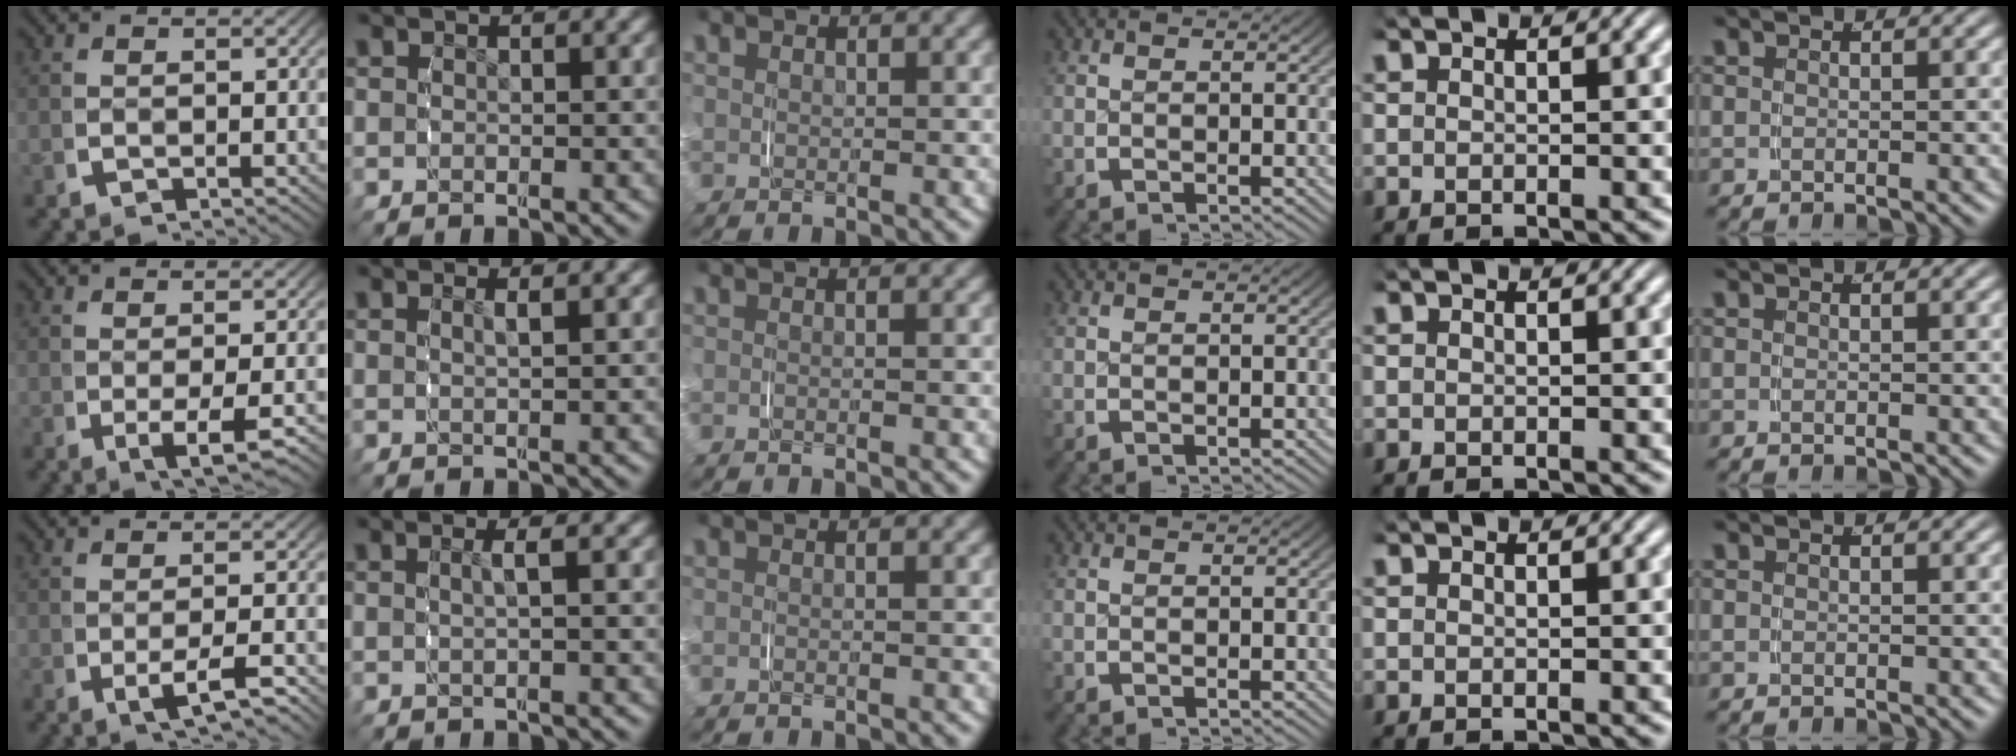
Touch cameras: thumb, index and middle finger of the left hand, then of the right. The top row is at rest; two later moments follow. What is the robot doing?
{"motion": "grasp_and_lifting", "object": "map"}